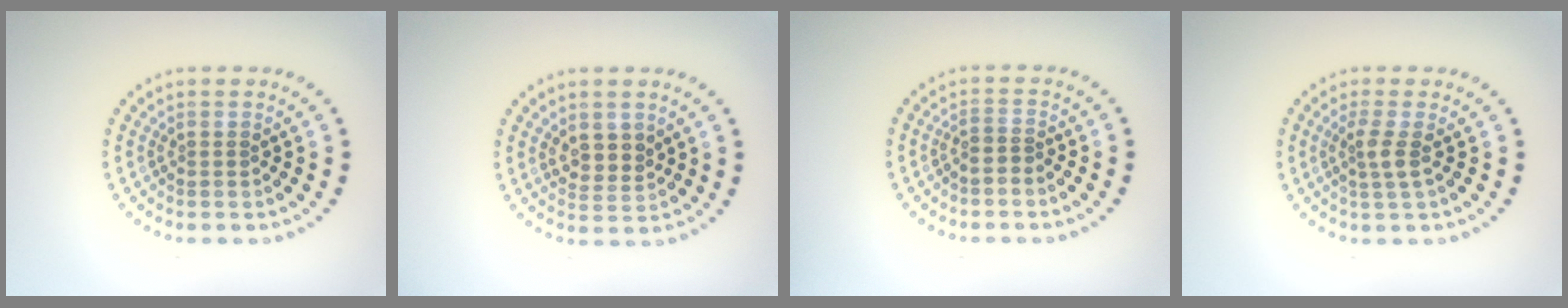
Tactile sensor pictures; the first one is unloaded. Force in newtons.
{"total": 2.3, "press": 2.1, "slide": 1.0}
{"total": 0.9, "press": 0.6, "slide": 0.7}
{"total": 1.9, "press": 1.4, "slide": 1.3}